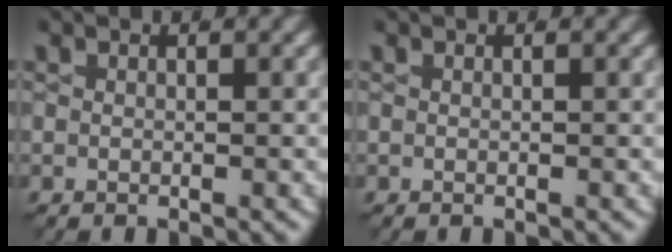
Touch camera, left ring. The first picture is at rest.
{"total": 0.0}